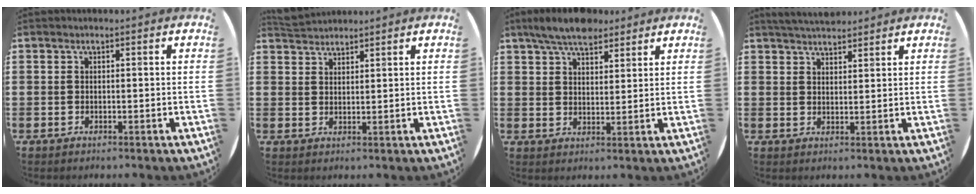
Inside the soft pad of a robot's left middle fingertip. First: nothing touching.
{"total": 2.5, "force": [2.5, 0.5, -0.1], "torque": [-0.003, -0.001, 0.048]}
{"total": 6.2, "force": [5.3, 2.2, 2.4], "torque": [-0.053, -0.011, 0.096]}
{"total": 4.0, "force": [3.9, 0.5, 0.7], "torque": [-0.021, -0.008, 0.072]}